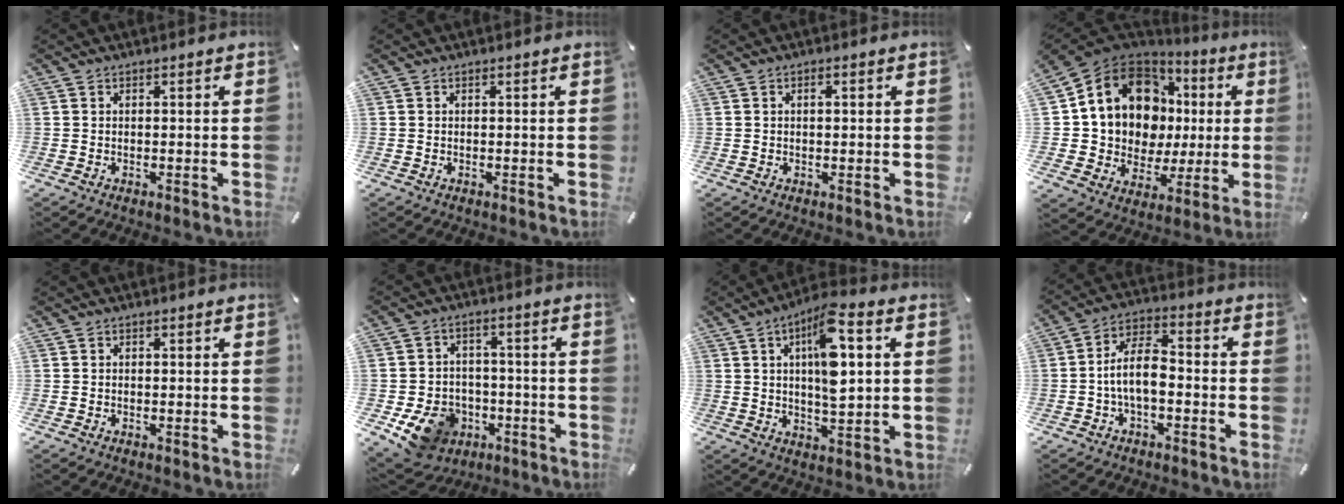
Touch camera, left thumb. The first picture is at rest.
{"total": 0.0}
{"total": 1.1, "force": [0.2, 0.6, 0.9], "torque": [-0.019, 0.004, 0.003]}
{"total": 15.8, "force": [5.7, 12.4, 7.9], "torque": [-0.148, -0.039, 0.116]}
{"total": 0.0}
{"total": 11.7, "force": [-5.1, 9.3, 4.8], "torque": [-0.094, 0.032, -0.084]}
{"total": 11.8, "force": [3.4, 3.9, 10.6], "torque": [-0.176, -0.009, 0.052]}
{"total": 9.7, "force": [-2.4, 4.9, 8.1], "torque": [-0.151, 0.020, -0.040]}